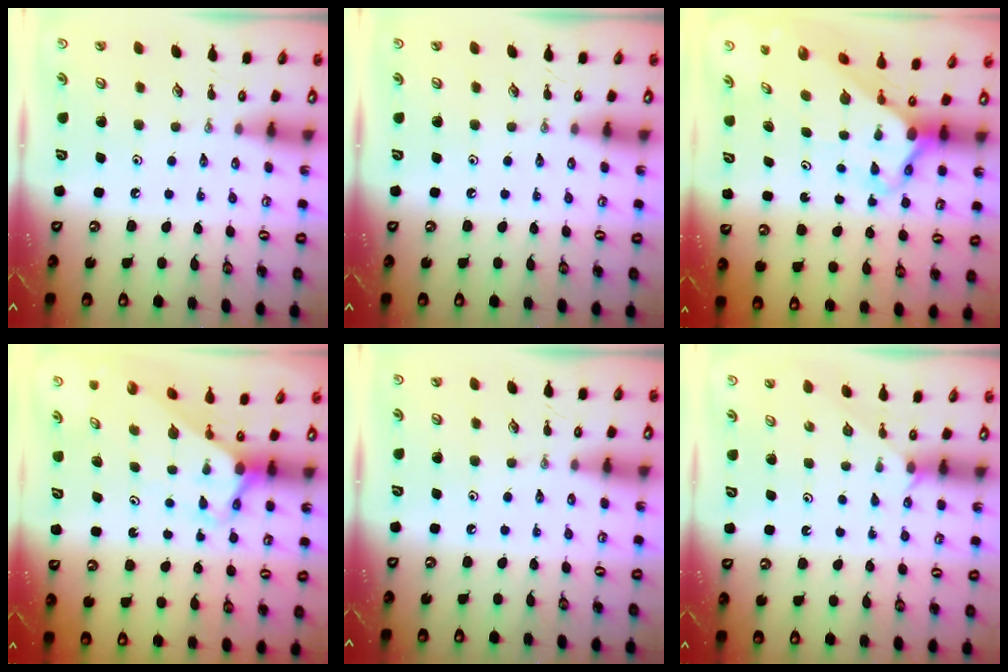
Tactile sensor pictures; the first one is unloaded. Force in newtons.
{"total": 0.0}
{"total": 3.9, "press": 3.9, "slide": 0.3}
{"total": 2.8, "press": 2.8, "slide": 0.1}
{"total": 0.0}
{"total": 1.5, "press": 1.5, "slide": 0.3}